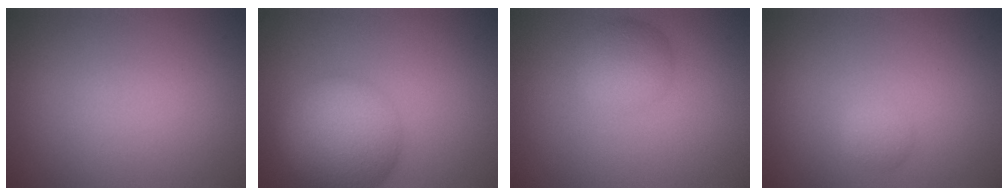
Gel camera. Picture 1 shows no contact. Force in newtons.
{"total": 7.8, "press": 7.8, "slide": 0.3}
{"total": 2.7, "press": 2.7, "slide": 0.1}
{"total": 1.0, "press": 1.0, "slide": 0.0}